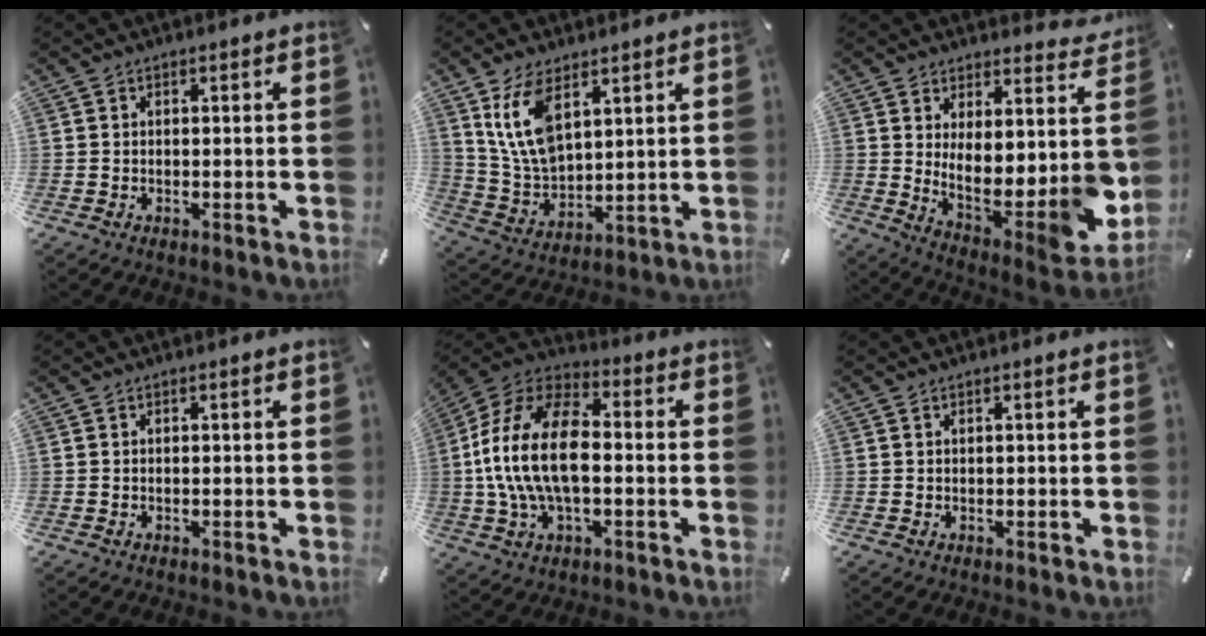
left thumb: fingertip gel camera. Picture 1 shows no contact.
{"total": 11.4, "force": [6.4, 6.2, 7.1], "torque": [-0.180, -0.021, 0.119]}
{"total": 11.1, "force": [1.8, 5.9, 9.2], "torque": [-0.090, -0.057, 0.041]}
{"total": 0.0}
{"total": 18.5, "force": [-1.7, 10.8, 14.9], "torque": [-0.314, 0.010, -0.031]}
{"total": 0.0}